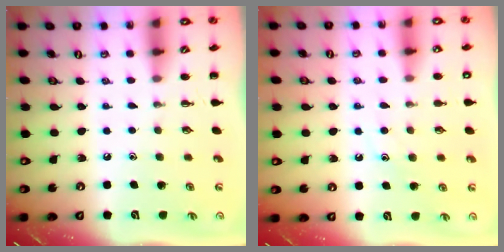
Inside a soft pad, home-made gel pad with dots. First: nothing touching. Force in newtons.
{"total": 8.9, "press": 8.8, "slide": 1.3}